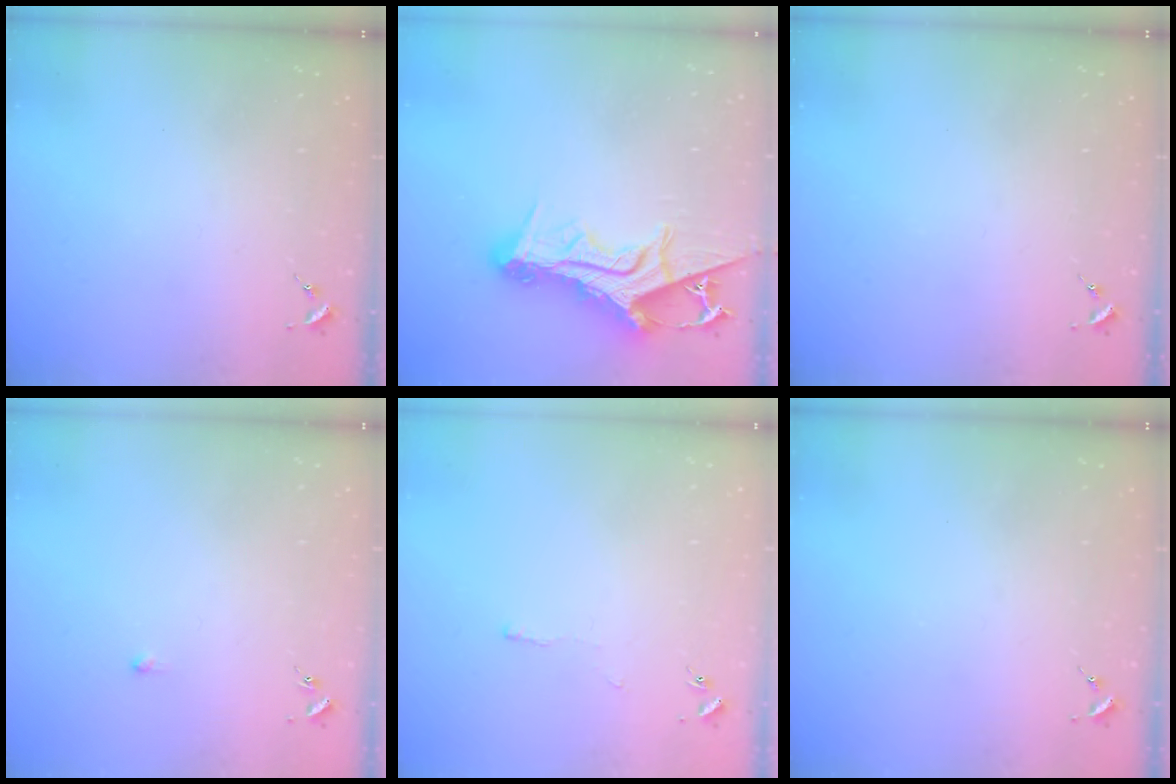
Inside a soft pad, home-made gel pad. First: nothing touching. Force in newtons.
{"total": 15.5, "press": 15.5, "slide": 1.3}
{"total": 0.0}
{"total": 2.9, "press": 2.8, "slide": 0.6}
{"total": 2.3, "press": 2.3, "slide": 0.4}
{"total": 0.0}